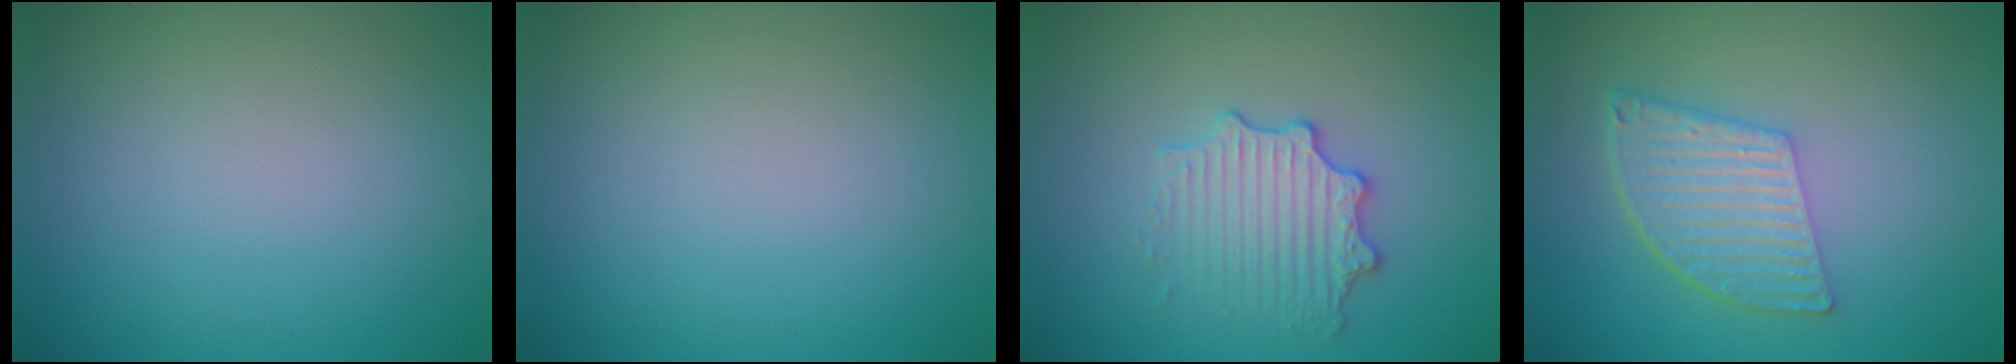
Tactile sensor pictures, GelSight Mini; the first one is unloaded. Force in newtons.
{"total": 0.0}
{"total": 2.9, "press": 2.8, "slide": 0.7}
{"total": 5.2, "press": 3.7, "slide": 3.6}